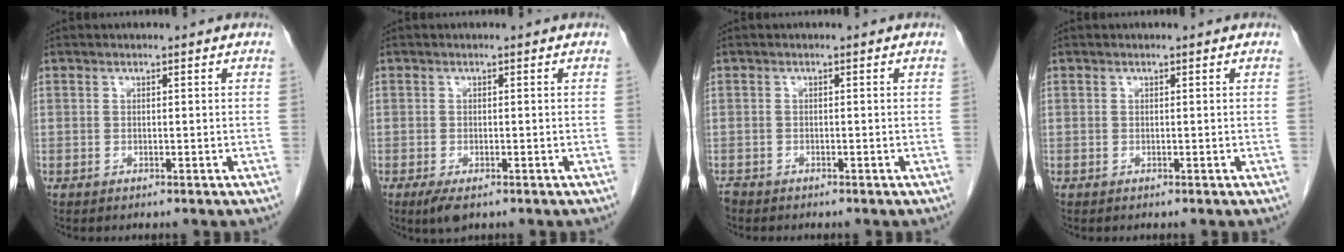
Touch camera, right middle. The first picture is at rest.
{"total": 2.8, "force": [-1.6, 1.1, 2.0], "torque": [-0.043, -0.006, -0.023]}
{"total": 1.1, "force": [-1.0, 0.3, 0.1], "torque": [-0.008, -0.003, -0.020]}
{"total": 0.0}